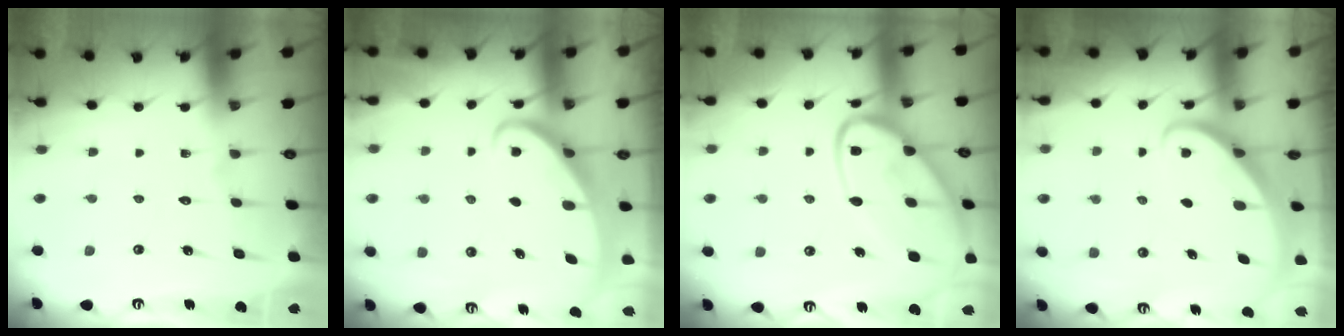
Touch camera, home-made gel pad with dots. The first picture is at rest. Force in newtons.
{"total": 2.7, "press": 2.7, "slide": 0.4}
{"total": 19.6, "press": 19.6, "slide": 1.7}
{"total": 2.6, "press": 2.6, "slide": 0.3}